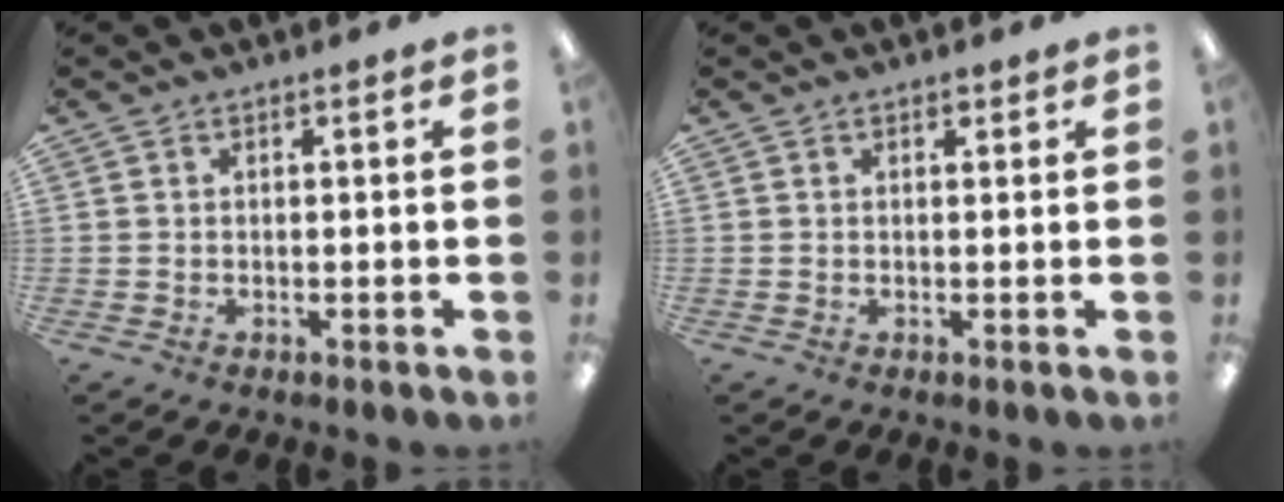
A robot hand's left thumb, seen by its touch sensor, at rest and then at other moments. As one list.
[{"total": 1.0, "force": [0.6, 0.6, 0.4], "torque": [-0.001, -0.001, 0.010]}]